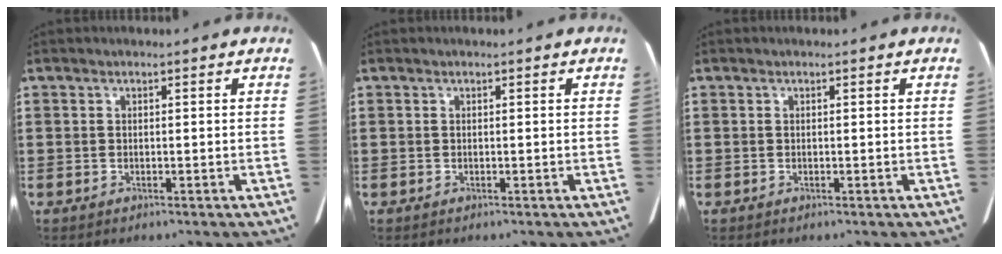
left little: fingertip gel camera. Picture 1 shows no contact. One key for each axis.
{"total": 0.0}
{"total": 0.0}